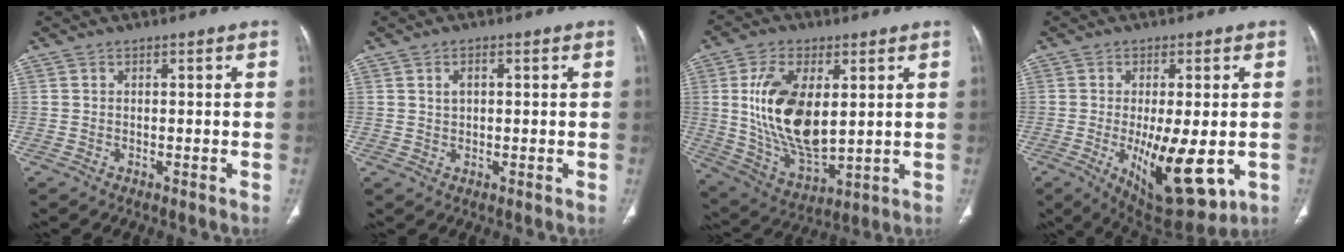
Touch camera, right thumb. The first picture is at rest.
{"total": 2.0, "force": [0.6, 1.3, 1.5], "torque": [-0.025, 0.001, 0.013]}
{"total": 17.8, "force": [3.1, 9.2, 14.9], "torque": [-0.269, -0.021, 0.071]}
{"total": 15.3, "force": [-3.1, 5.7, 13.8], "torque": [-0.211, -0.024, -0.028]}